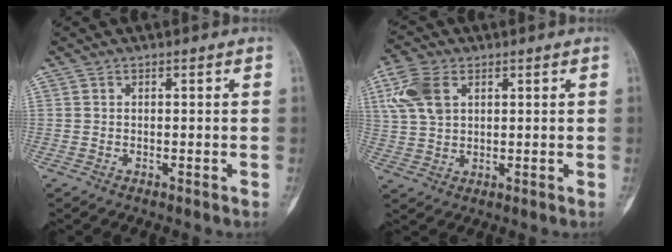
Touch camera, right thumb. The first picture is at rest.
{"total": 8.3, "force": [2.9, 5.4, 5.5], "torque": [-0.117, 0.004, 0.059]}